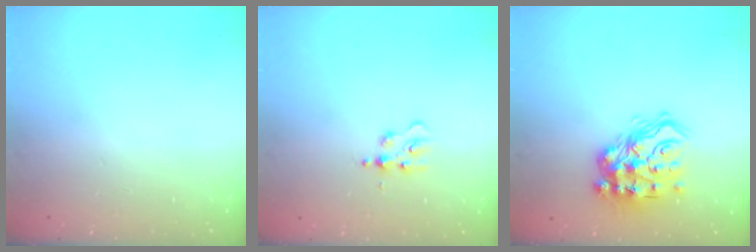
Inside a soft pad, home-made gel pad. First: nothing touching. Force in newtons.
{"total": 3.7, "press": 3.7, "slide": 0.5}
{"total": 16.2, "press": 16.2, "slide": 1.3}